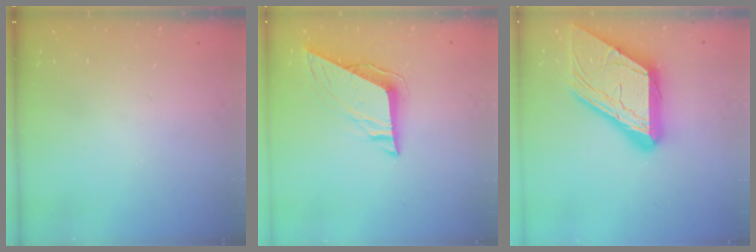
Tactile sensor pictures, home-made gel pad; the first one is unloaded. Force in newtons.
{"total": 9.0, "press": 8.9, "slide": 1.5}
{"total": 23.0, "press": 22.9, "slide": 2.4}